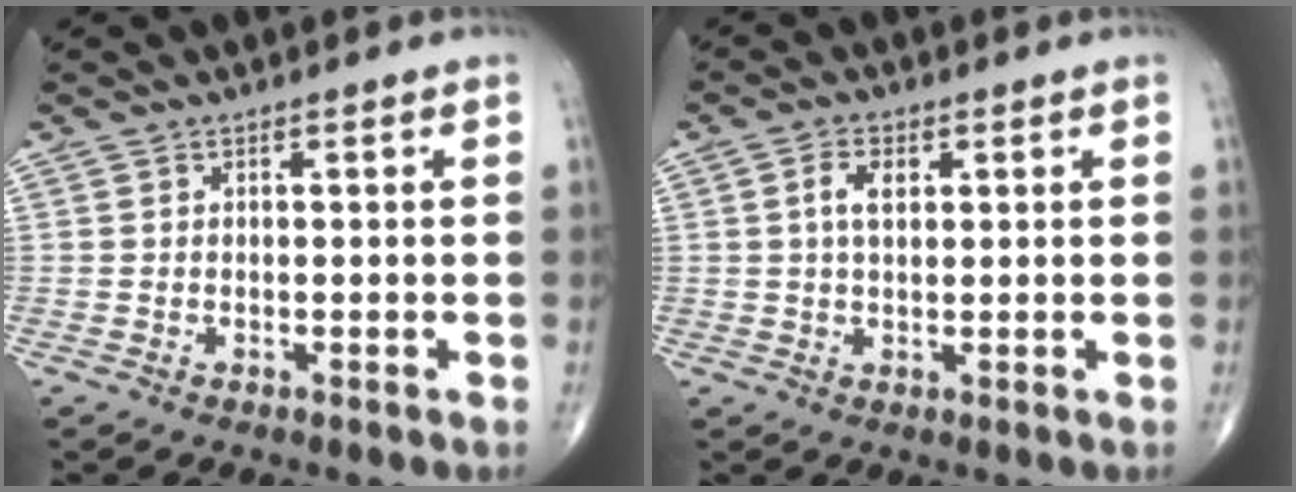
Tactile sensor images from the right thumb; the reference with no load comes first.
{"total": 4.0, "force": [1.2, 2.3, 3.1], "torque": [-0.059, 0.003, 0.021]}